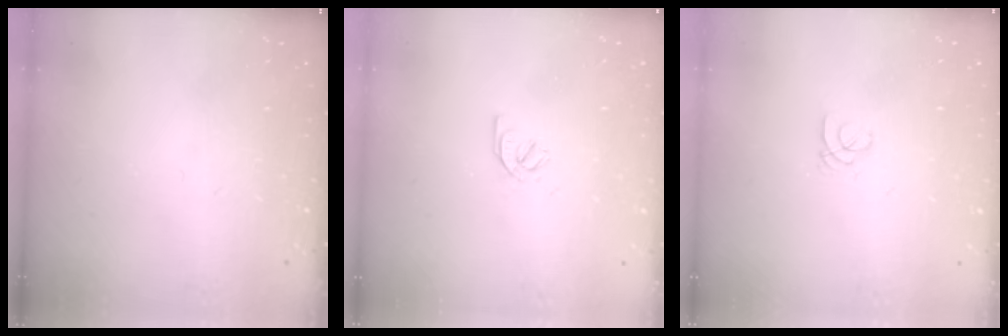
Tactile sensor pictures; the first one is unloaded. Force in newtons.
{"total": 2.2, "press": 2.1, "slide": 0.6}
{"total": 1.0, "press": 1.0, "slide": 0.1}